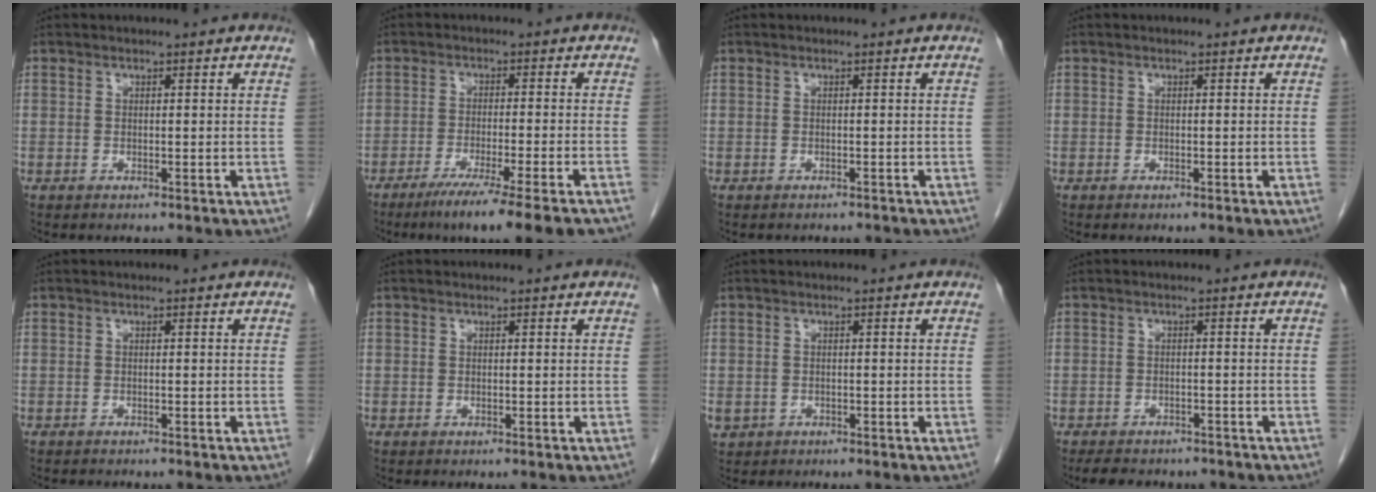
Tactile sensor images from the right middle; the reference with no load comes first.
{"total": 11.7, "force": [-8.6, -0.8, 7.8], "torque": [-0.105, -0.032, -0.129]}
{"total": 1.9, "force": [-1.7, 0.6, 0.3], "torque": [-0.008, -0.002, -0.022]}
{"total": 0.0}
{"total": 1.4, "force": [-1.3, 0.3, 0.4], "torque": [-0.010, -0.003, -0.017]}
{"total": 0.0}
{"total": 2.2, "force": [-1.0, 1.9, 0.4], "torque": [-0.006, 0.002, -0.010]}
{"total": 7.6, "force": [-6.5, 3.1, 2.6], "torque": [-0.041, 0.001, -0.083]}